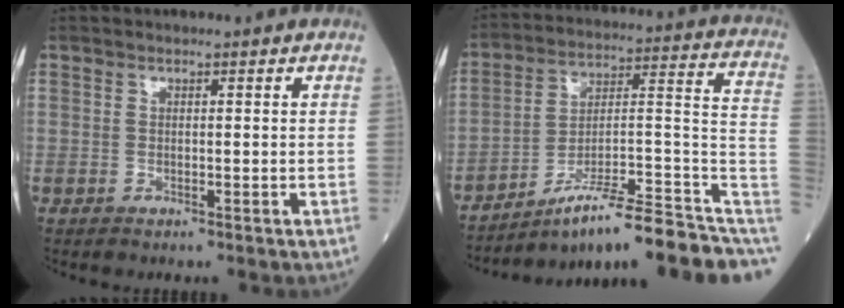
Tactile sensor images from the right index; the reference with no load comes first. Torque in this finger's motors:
{"motor_torque": [-0.46, -0.41, 0.10, 0.05]}